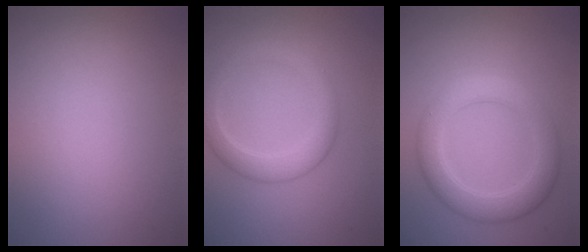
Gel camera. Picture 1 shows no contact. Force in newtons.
{"total": 2.8, "press": 2.8, "slide": 0.2}
{"total": 4.3, "press": 4.3, "slide": 0.1}